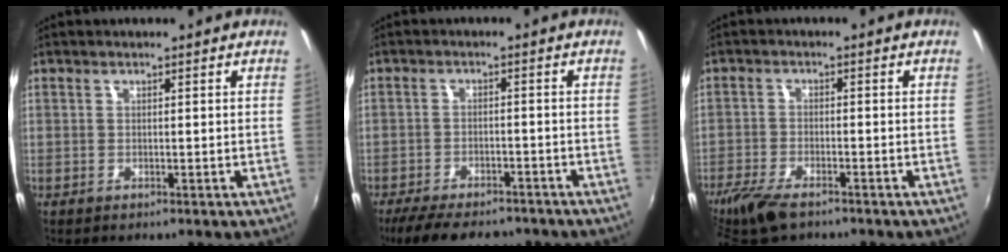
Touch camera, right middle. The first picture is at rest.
{"total": 13.1, "force": [-10.5, 4.5, 6.3], "torque": [-0.135, -0.024, -0.159]}
{"total": 9.0, "force": [-6.9, 2.9, 5.0], "torque": [-0.128, -0.028, -0.132]}